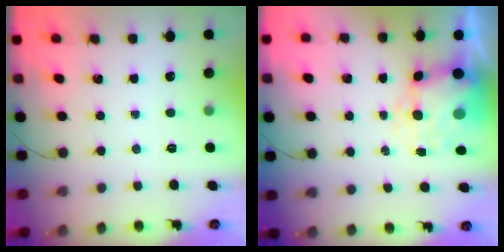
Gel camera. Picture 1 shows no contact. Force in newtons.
{"total": 8.3, "press": 8.1, "slide": 2.0}